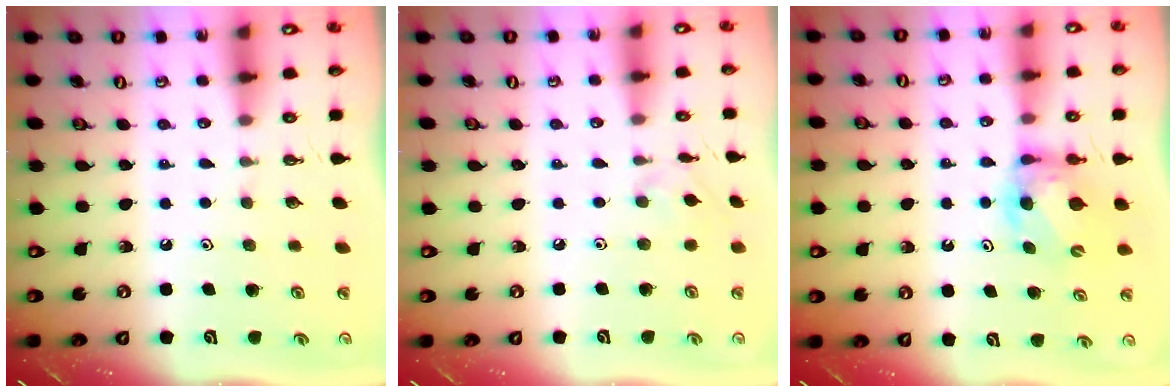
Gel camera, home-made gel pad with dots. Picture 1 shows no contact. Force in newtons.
{"total": 2.2, "press": 2.1, "slide": 0.5}
{"total": 6.7, "press": 6.7, "slide": 0.3}